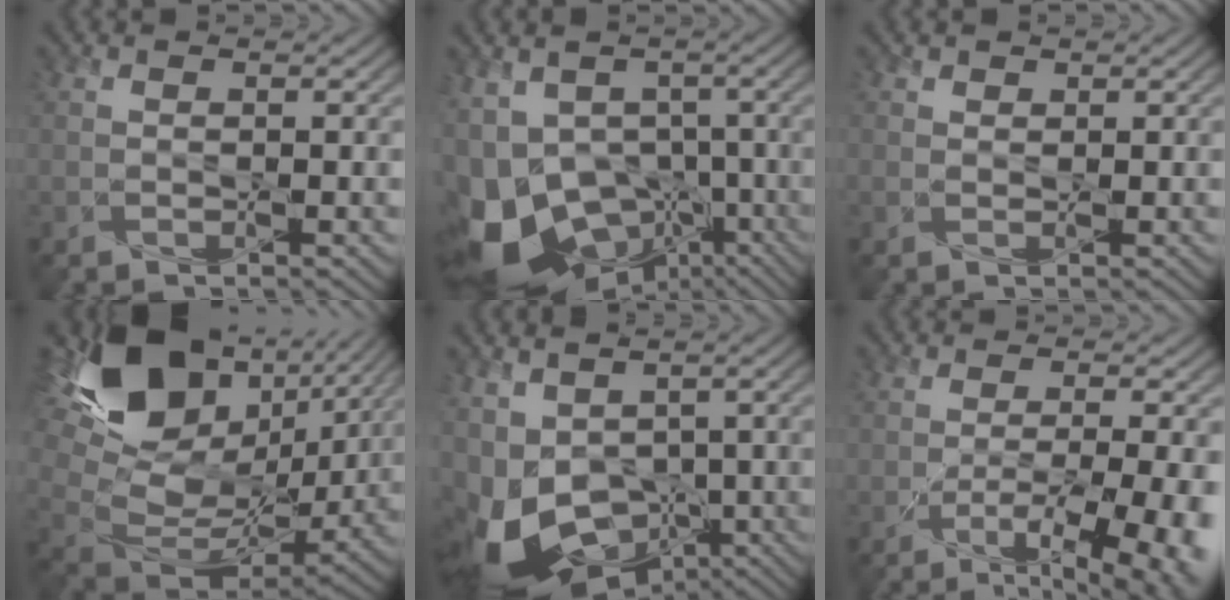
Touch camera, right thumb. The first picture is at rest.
{"total": 15.3, "force": [-6.5, 9.7, 10.0], "torque": [-0.197, -0.017, -0.083]}
{"total": 1.0, "force": [0.7, 0.7, -0.3], "torque": [0.002, -0.002, 0.009]}
{"total": 17.3, "force": [7.5, 11.5, 10.6], "torque": [-0.229, 0.003, 0.150]}
{"total": 12.1, "force": [-4.4, 7.6, 8.4], "torque": [-0.169, -0.028, -0.063]}
{"total": 9.3, "force": [-3.7, 2.1, 8.2], "torque": [-0.097, -0.013, -0.047]}